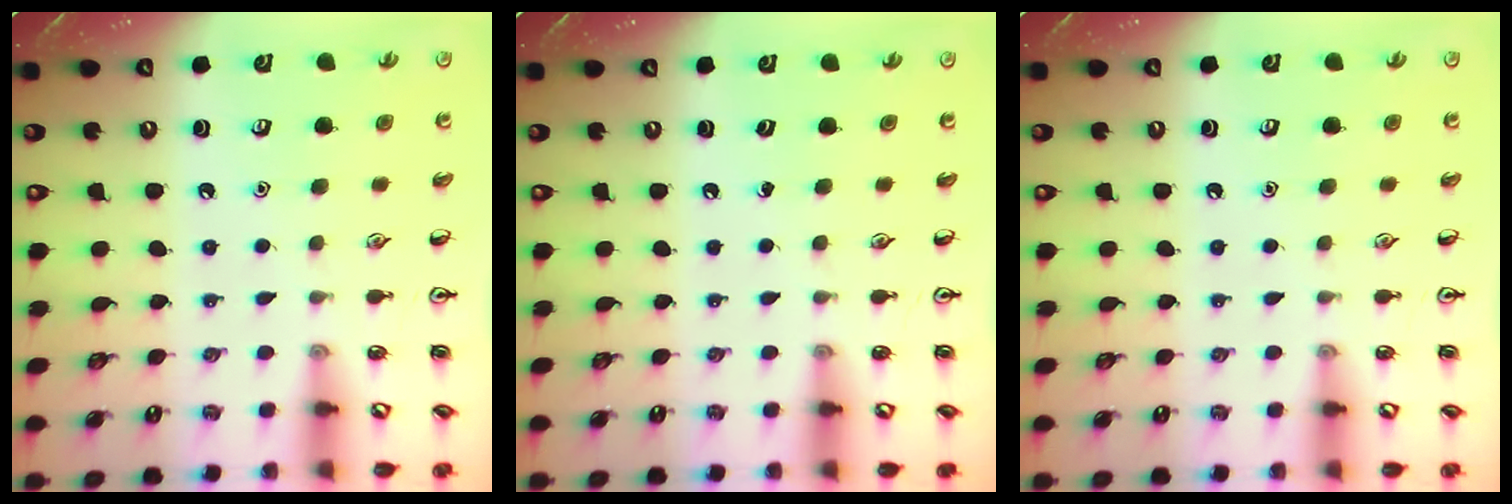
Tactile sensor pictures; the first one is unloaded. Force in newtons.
{"total": 0.0}
{"total": 0.0}